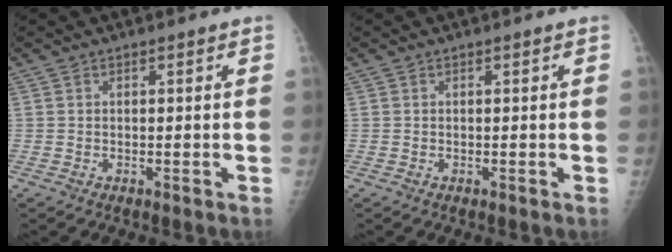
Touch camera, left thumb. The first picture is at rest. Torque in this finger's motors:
{"motor_torque": [0.00, 0.00, 0.00, 0.00, 0.00]}